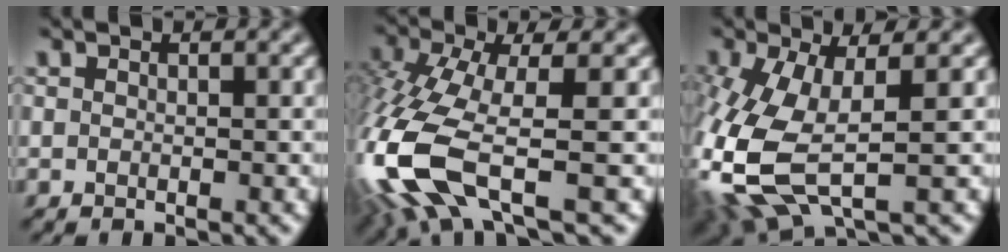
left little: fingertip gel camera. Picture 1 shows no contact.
{"total": 11.1, "force": [-3.9, 4.1, 9.6], "torque": [-0.244, -0.019, -0.078]}
{"total": 9.7, "force": [-1.3, 4.7, 8.4], "torque": [-0.222, -0.019, -0.016]}